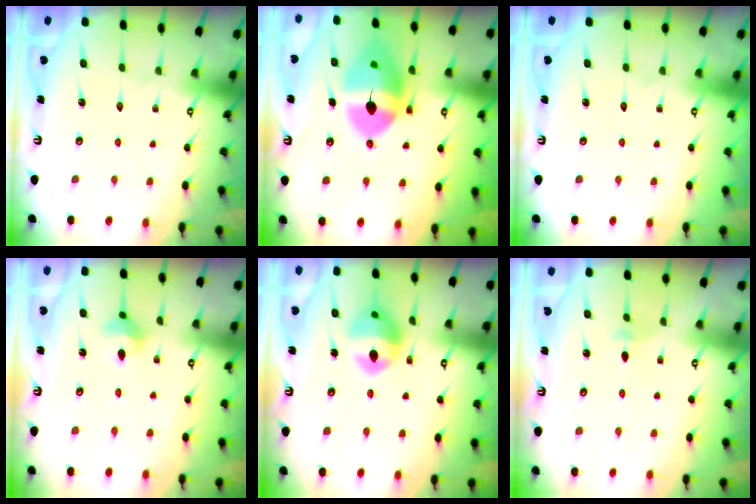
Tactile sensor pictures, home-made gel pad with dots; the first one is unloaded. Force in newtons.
{"total": 14.4, "press": 14.3, "slide": 2.2}
{"total": 0.0}
{"total": 4.6, "press": 4.6, "slide": 0.7}
{"total": 13.5, "press": 13.4, "slide": 1.4}
{"total": 2.9, "press": 2.8, "slide": 0.6}